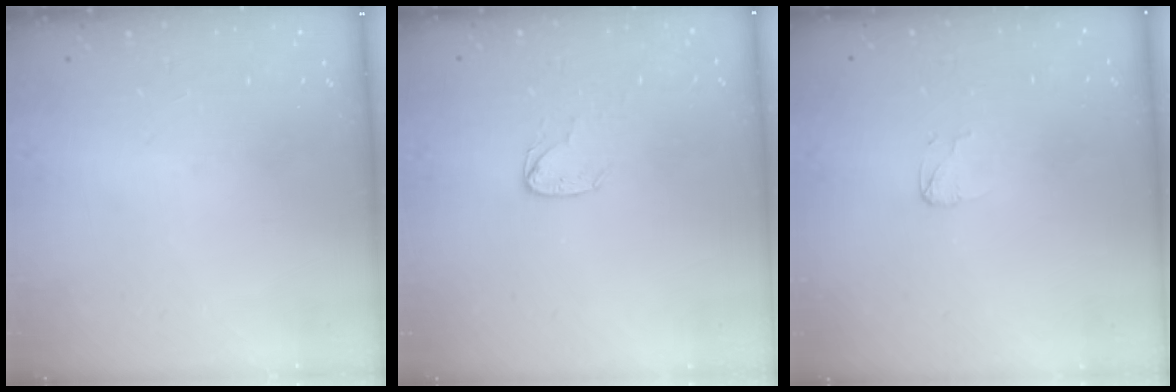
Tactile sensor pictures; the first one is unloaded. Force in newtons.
{"total": 4.4, "press": 4.4, "slide": 0.3}
{"total": 2.9, "press": 2.9, "slide": 0.2}